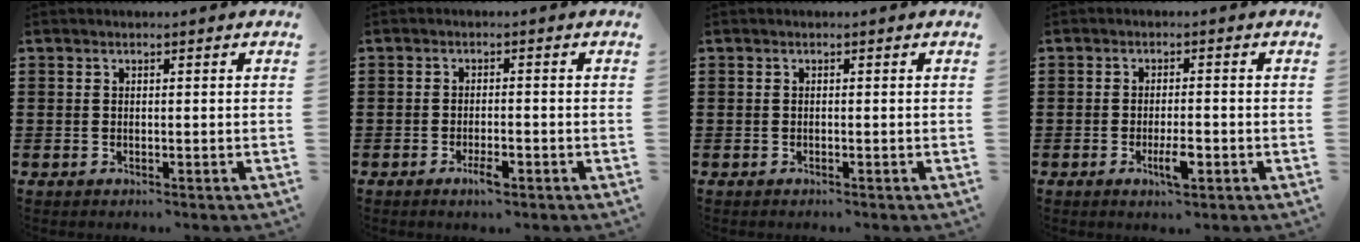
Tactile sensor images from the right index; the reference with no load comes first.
{"total": 2.8, "force": [-1.5, 0.8, 2.2], "torque": [-0.044, -0.002, -0.028]}
{"total": 0.0}
{"total": 3.9, "force": [-1.5, 1.2, 3.4], "torque": [-0.062, 0.001, -0.027]}